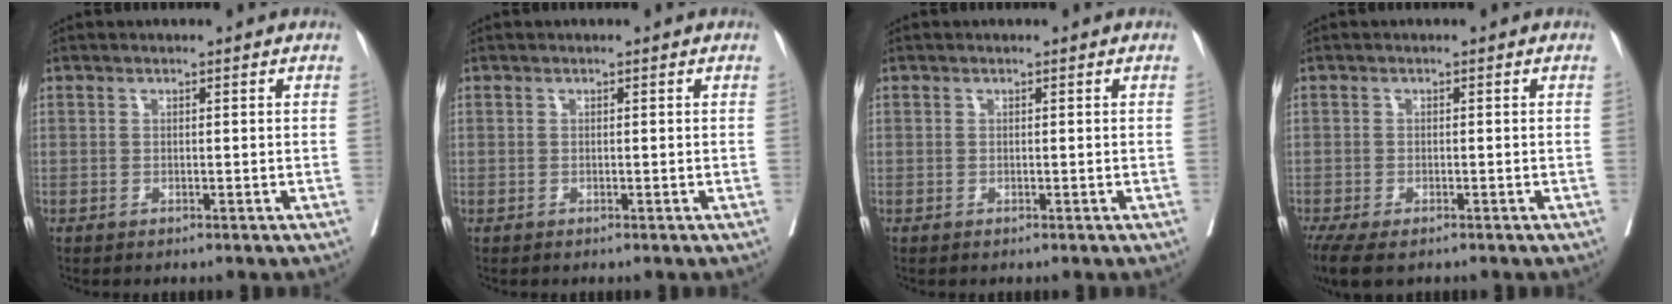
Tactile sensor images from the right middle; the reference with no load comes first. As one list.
[{"total": 0.0}, {"total": 0.0}, {"total": 7.0, "force": [-4.9, 2.8, 4.2], "torque": [-0.080, -0.018, -0.079]}]